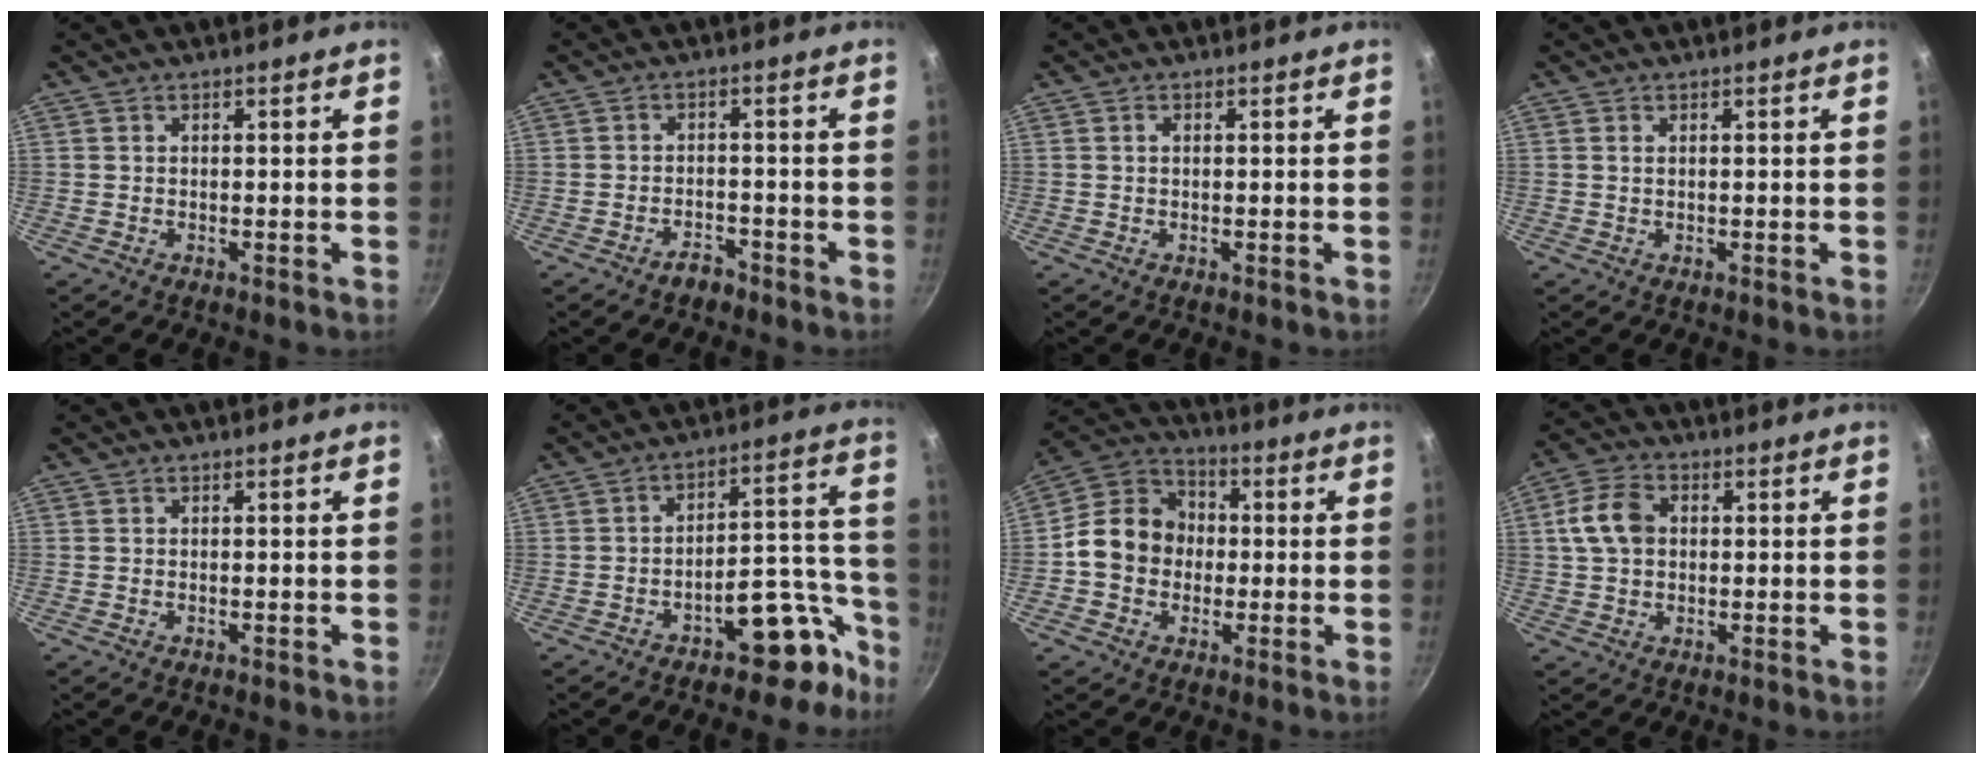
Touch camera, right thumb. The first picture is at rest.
{"total": 2.8, "force": [-2.3, 1.4, 0.8], "torque": [-0.001, 0.029, -0.031]}
{"total": 0.6, "force": [0.1, 0.4, 0.5], "torque": [-0.009, 0.003, 0.002]}
{"total": 0.6, "force": [0.2, 0.3, 0.5], "torque": [-0.009, 0.001, 0.004]}
{"total": 0.0}
{"total": 11.7, "force": [-7.4, 5.8, 6.9], "torque": [-0.022, 0.098, -0.102]}
{"total": 12.5, "force": [-0.8, 10.7, 6.4], "torque": [-0.073, 0.029, -0.037]}
{"total": 8.0, "force": [1.0, 6.0, 5.2], "torque": [-0.089, 0.015, 0.011]}